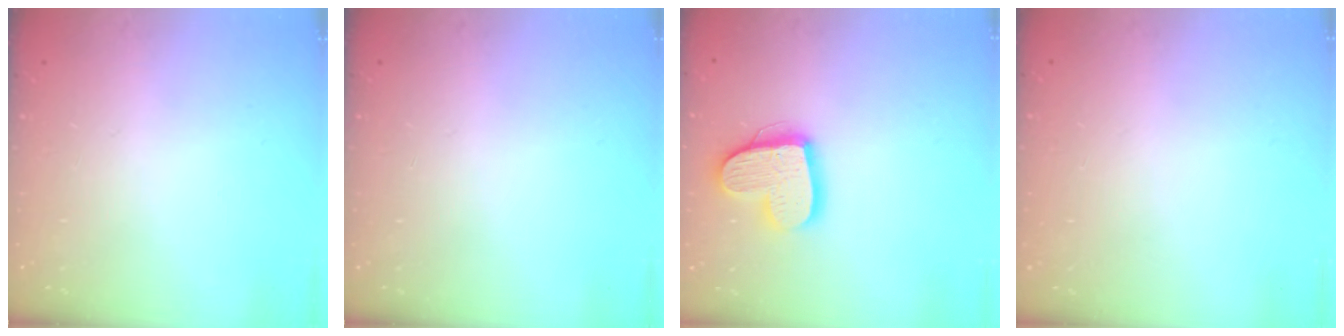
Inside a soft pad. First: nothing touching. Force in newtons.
{"total": 0.0}
{"total": 16.2, "press": 16.2, "slide": 1.4}
{"total": 0.0}